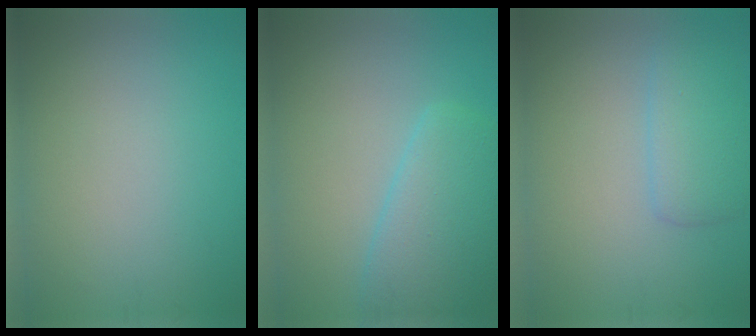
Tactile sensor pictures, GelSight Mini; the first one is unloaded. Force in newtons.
{"total": 5.2, "press": 5.2, "slide": 0.3}
{"total": 2.8, "press": 2.8, "slide": 0.2}